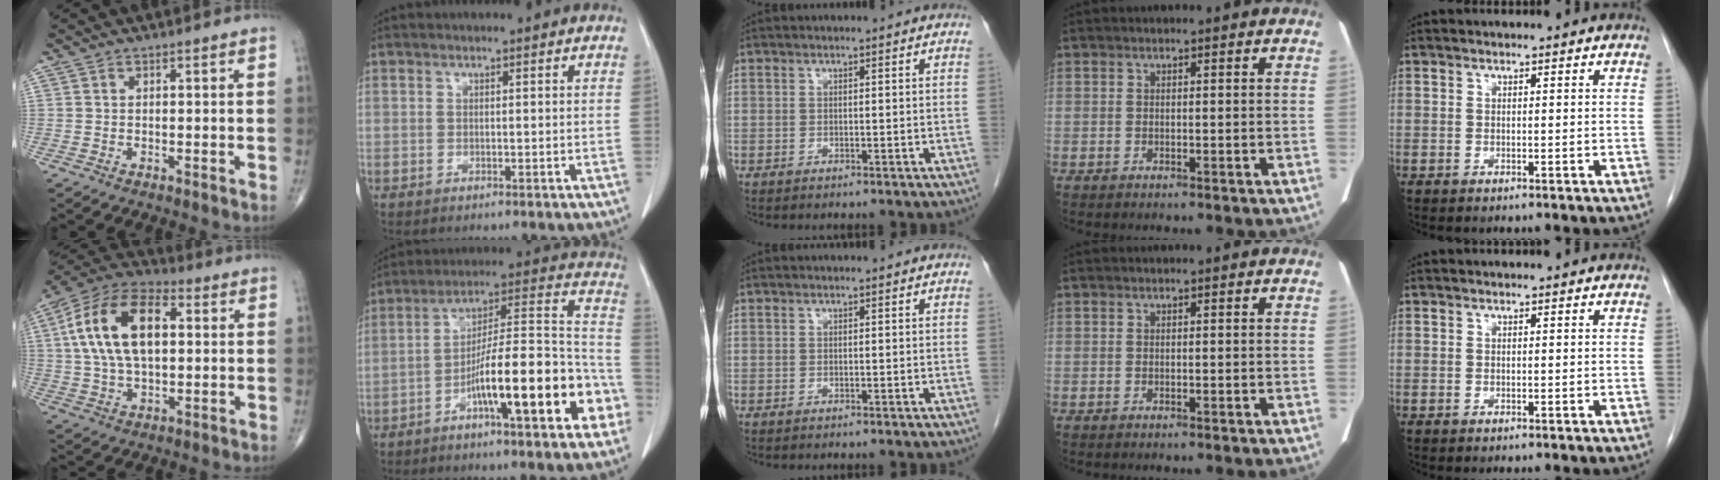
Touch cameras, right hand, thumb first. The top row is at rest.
{"thumb": {"total": 18.0, "force": [3.1, 9.9, 14.7], "torque": [-0.273, 0.024, 0.049]}, "index": {"total": 19.1, "force": [-7.8, 3.3, 17.1], "torque": [-0.229, 0.029, -0.115]}}